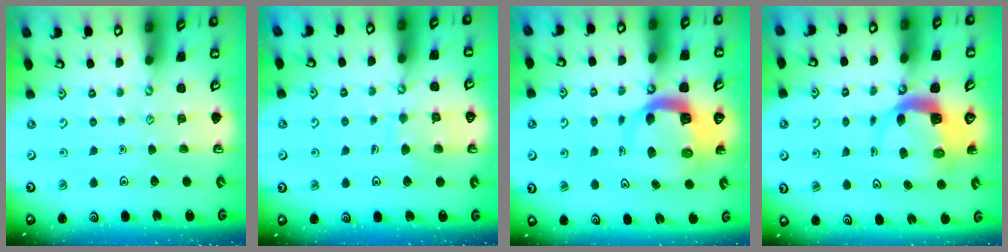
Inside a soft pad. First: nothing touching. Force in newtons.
{"total": 7.8, "press": 7.8, "slide": 0.7}
{"total": 9.0, "press": 8.9, "slide": 1.1}
{"total": 5.8, "press": 5.8, "slide": 0.6}